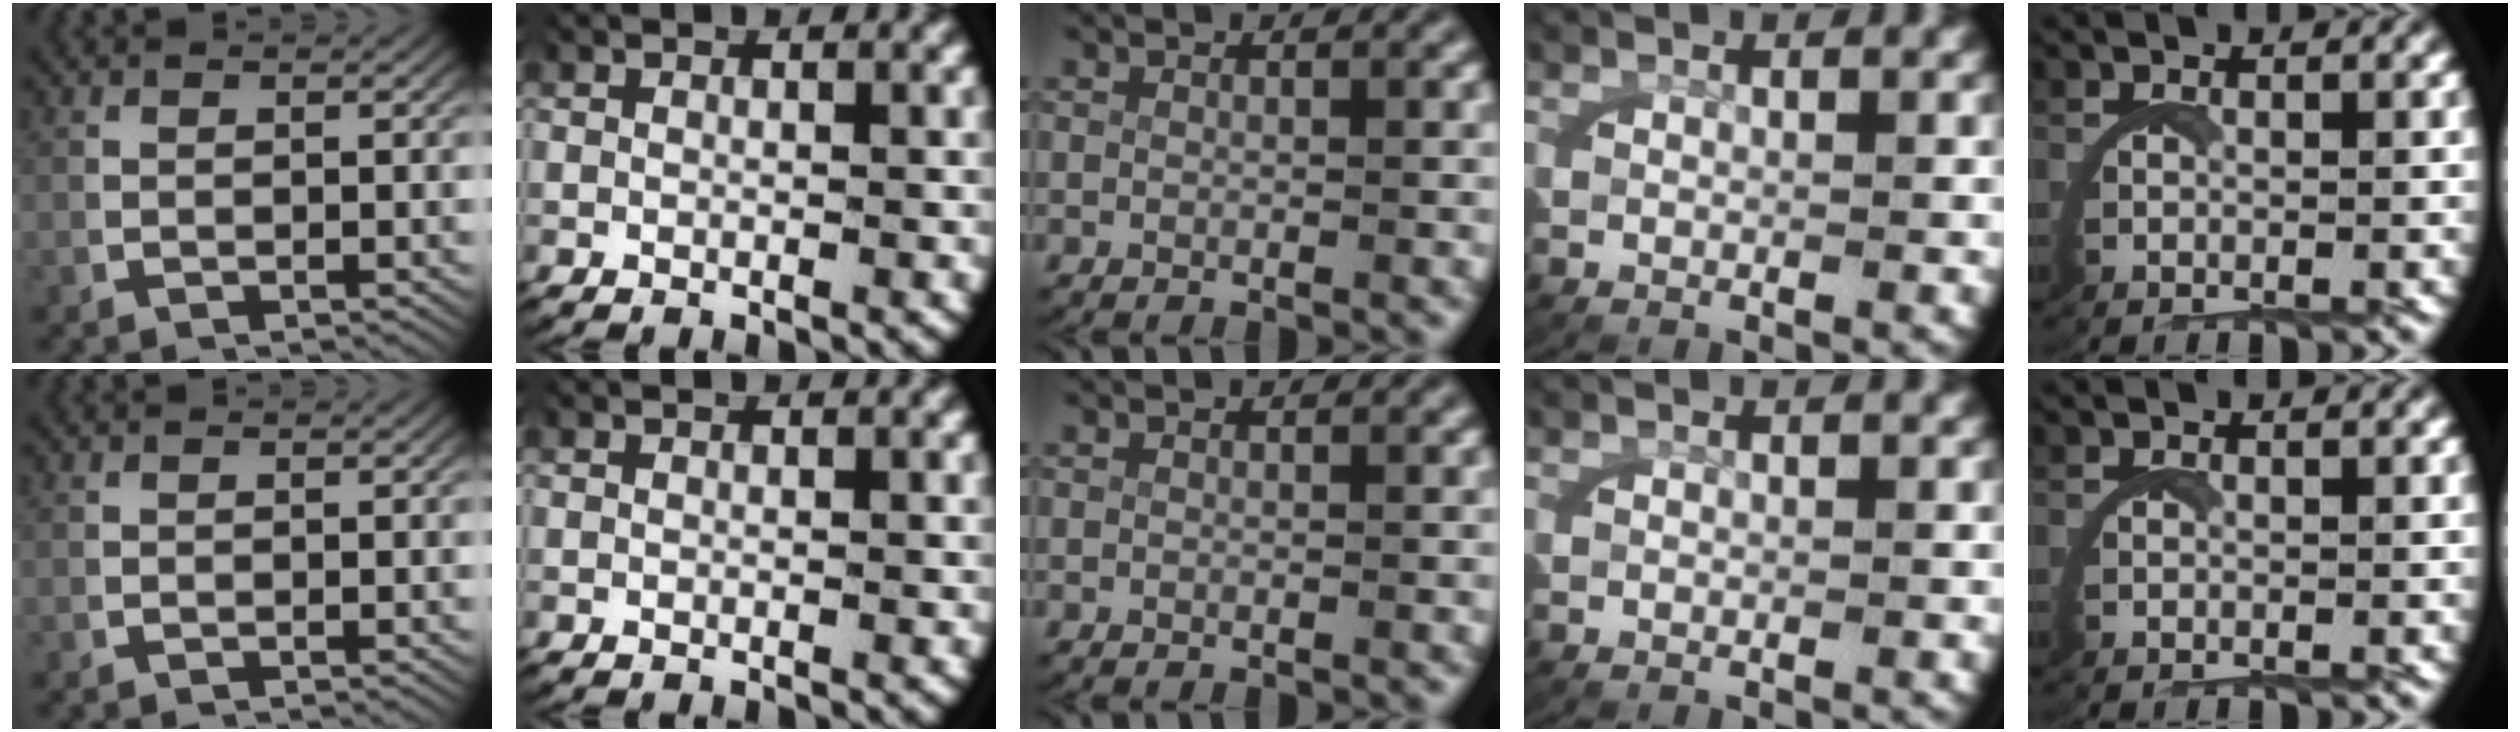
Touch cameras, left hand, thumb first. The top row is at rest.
{}